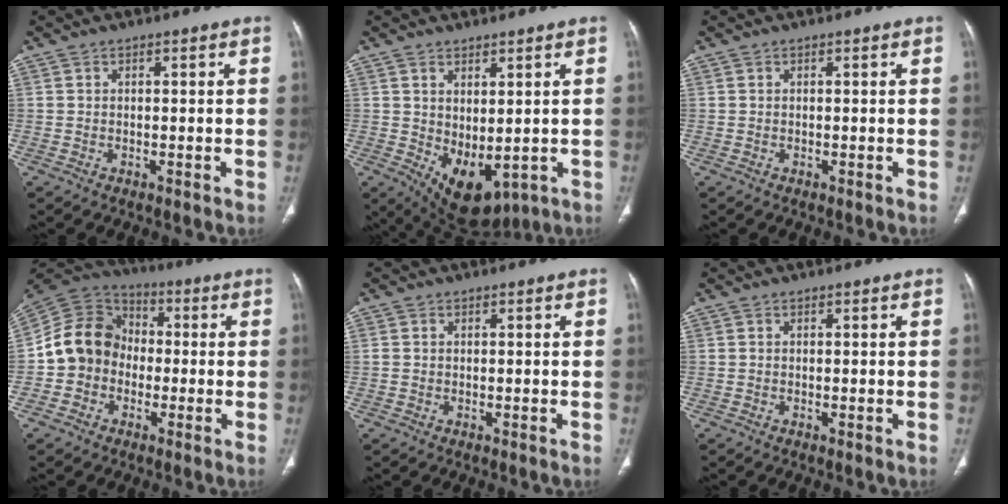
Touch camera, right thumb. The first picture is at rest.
{"total": 9.1, "force": [-0.8, 5.1, 7.5], "torque": [-0.107, -0.011, 0.017]}
{"total": 0.0}
{"total": 12.4, "force": [-1.7, 10.9, 5.7], "torque": [-0.089, 0.035, -0.044]}
{"total": 1.1, "force": [0.1, 1.0, 0.5], "torque": [-0.010, 0.002, 0.005]}
{"total": 0.0}